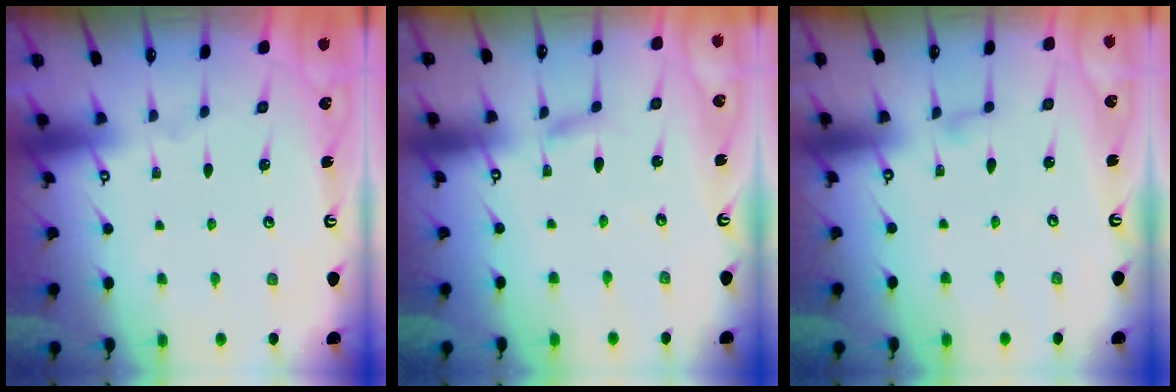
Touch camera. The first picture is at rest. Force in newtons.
{"total": 1.9, "press": 1.9, "slide": 0.2}
{"total": 4.7, "press": 4.7, "slide": 0.5}